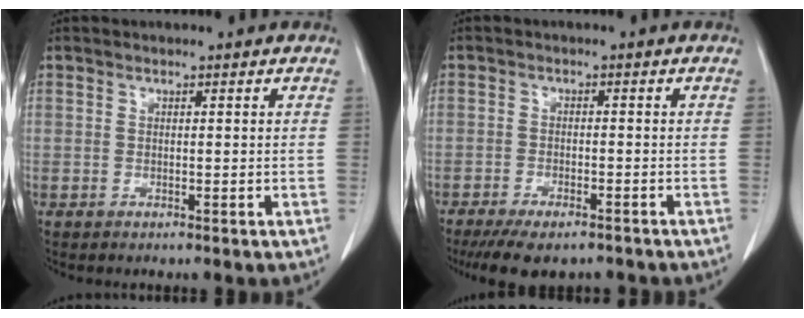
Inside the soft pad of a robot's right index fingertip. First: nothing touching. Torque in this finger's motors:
{"motor_torque": [0.79, -0.76, 0.22, 0.03]}